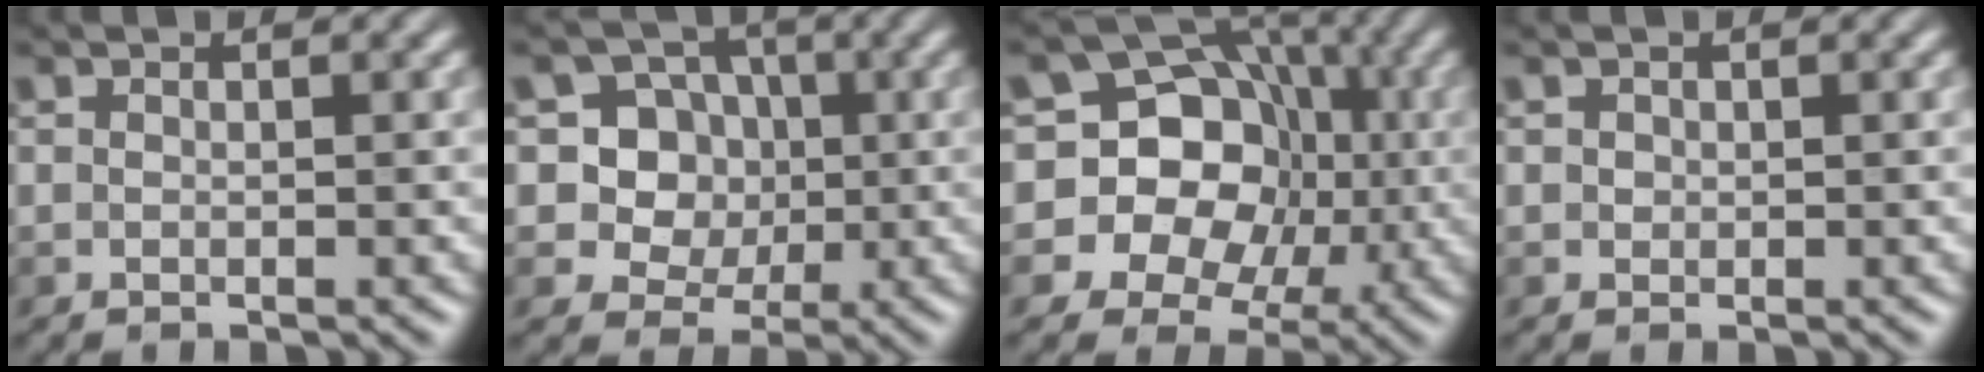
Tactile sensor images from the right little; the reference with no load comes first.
{"total": 7.4, "force": [1.7, 6.8, 2.4], "torque": [-0.053, 0.019, 0.033]}
{"total": 13.5, "force": [0.1, 12.0, 6.2], "torque": [-0.107, 0.035, -0.022]}
{"total": 1.2, "force": [0.6, 0.9, 0.4], "torque": [0.001, 0.006, 0.007]}